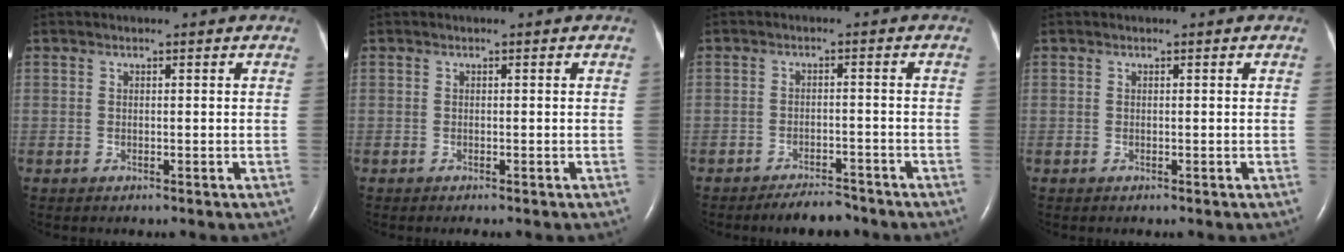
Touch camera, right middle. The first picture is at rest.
{"total": 0.0}
{"total": 4.3, "force": [-3.9, 1.1, 1.4], "torque": [-0.024, -0.005, -0.062]}
{"total": 0.0}